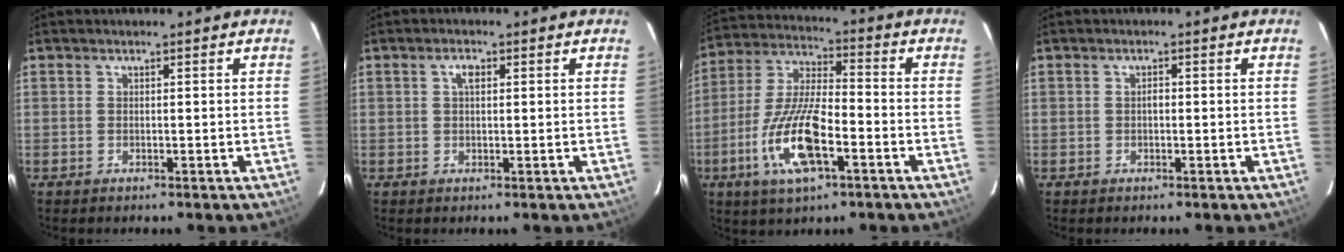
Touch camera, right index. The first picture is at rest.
{"total": 1.9, "force": [0.6, 1.0, 1.6], "torque": [-0.029, 0.007, 0.010]}
{"total": 15.0, "force": [-6.0, 4.8, 12.9], "torque": [-0.277, -0.012, -0.114]}
{"total": 0.8, "force": [-0.1, 0.5, 0.6], "torque": [-0.010, 0.005, -0.003]}